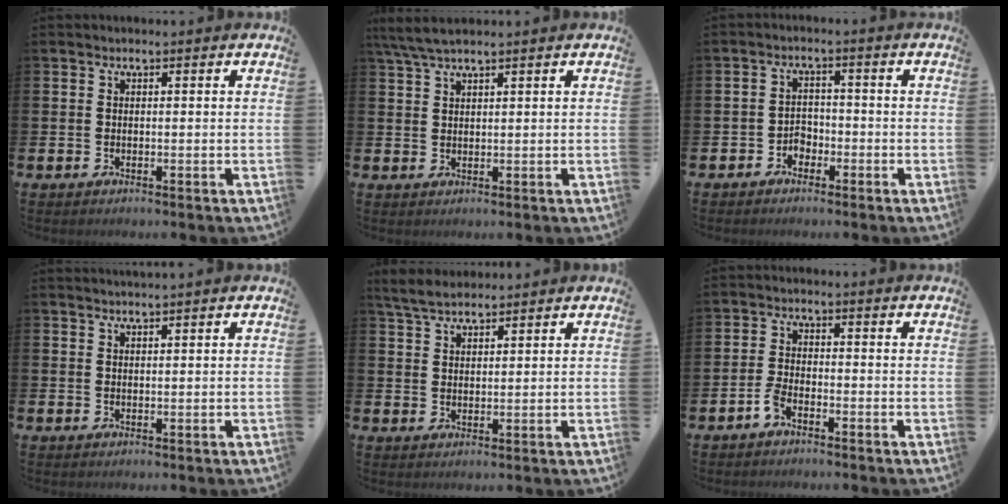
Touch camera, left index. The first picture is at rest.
{"total": 3.8, "force": [3.1, 0.5, 2.1], "torque": [-0.053, -0.002, 0.059]}
{"total": 2.3, "force": [-1.7, 1.5, 0.4], "torque": [-0.019, 0.007, -0.038]}
{"total": 1.0, "force": [0.9, -0.3, 0.1], "torque": [-0.005, 0.001, 0.020]}
{"total": 4.3, "force": [4.0, 0.9, 1.3], "torque": [-0.041, -0.009, 0.076]}
{"total": 2.5, "force": [-1.8, 0.8, 1.6], "torque": [-0.035, 0.008, -0.033]}